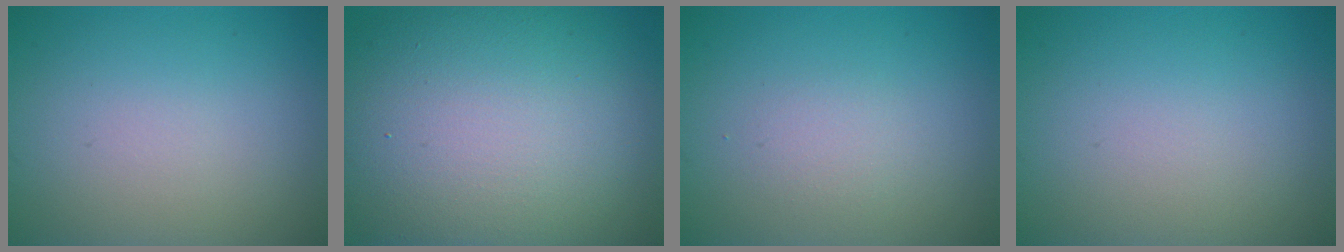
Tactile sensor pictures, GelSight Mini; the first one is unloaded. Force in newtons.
{"total": 16.5, "press": 16.4, "slide": 1.1}
{"total": 1.2, "press": 1.2, "slide": 0.0}
{"total": 0.0}